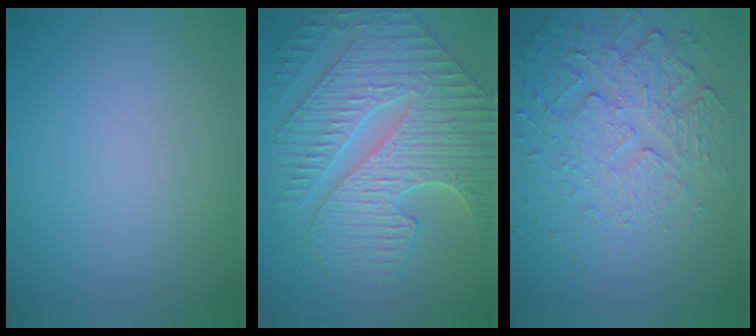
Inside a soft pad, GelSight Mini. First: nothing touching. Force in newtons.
{"total": 10.2, "press": 7.0, "slide": 7.4}
{"total": 5.5, "press": 3.4, "slide": 4.3}